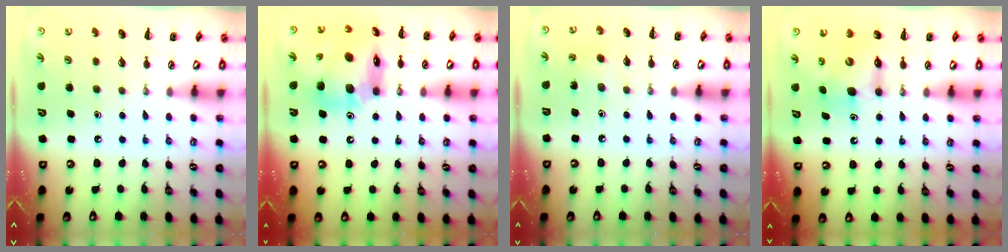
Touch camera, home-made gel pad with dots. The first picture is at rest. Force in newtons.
{"total": 16.4, "press": 15.8, "slide": 4.5}
{"total": 2.6, "press": 2.5, "slide": 0.9}
{"total": 7.0, "press": 6.9, "slide": 0.9}